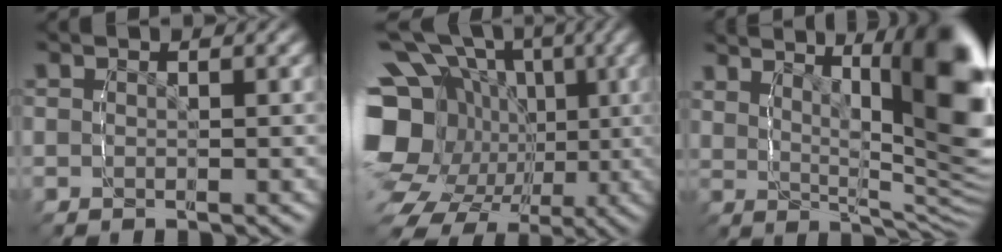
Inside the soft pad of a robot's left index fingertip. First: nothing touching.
{"total": 16.7, "force": [-0.6, 14.5, 8.2], "torque": [-0.164, -0.057, -0.010]}
{"total": 13.1, "force": [4.0, 5.4, 11.2], "torque": [-0.123, 0.006, 0.060]}